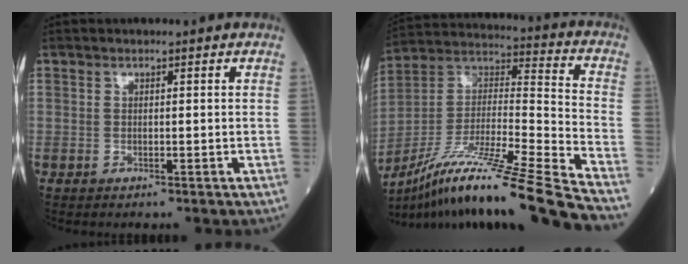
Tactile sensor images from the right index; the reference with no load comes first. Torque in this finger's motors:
{"motor_torque": [-0.40, -1.02, 0.14, 0.12]}